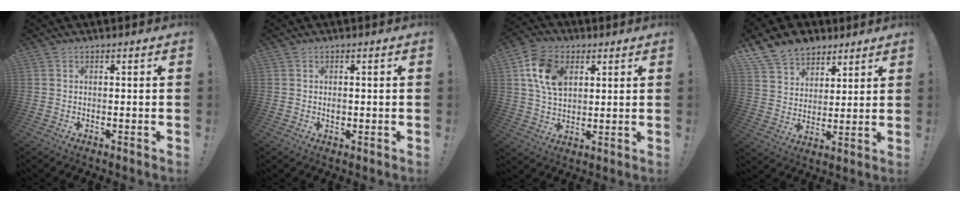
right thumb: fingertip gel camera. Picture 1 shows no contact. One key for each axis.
{"total": 1.4, "fx": -0.3, "fy": 1.1, "fz": 0.8, "tx": -0.009, "ty": 0.001, "tz": -0.007}
{"total": 13.1, "fx": 4.8, "fy": 9.0, "fz": 8.3, "tx": -0.142, "ty": 0.002, "tz": 0.093}
{"total": 12.4, "fx": 8.8, "fy": 8.2, "fz": 3.2, "tx": -0.057, "ty": -0.058, "tz": 0.174}